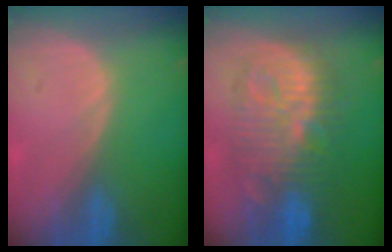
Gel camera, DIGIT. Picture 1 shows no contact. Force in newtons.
{"total": 11.1, "press": 11.1, "slide": 0.7}